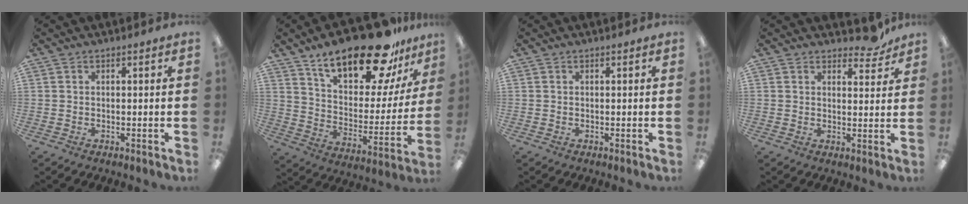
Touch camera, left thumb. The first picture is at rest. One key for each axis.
{"total": 24.1, "fx": 17.8, "fy": 8.5, "fz": 13.7, "tx": -0.219, "ty": -0.109, "tz": 0.301}
{"total": 0.0}
{"total": 5.1, "fx": 4.5, "fy": 1.9, "fz": 1.7, "tx": -0.003, "ty": -0.033, "tz": 0.075}